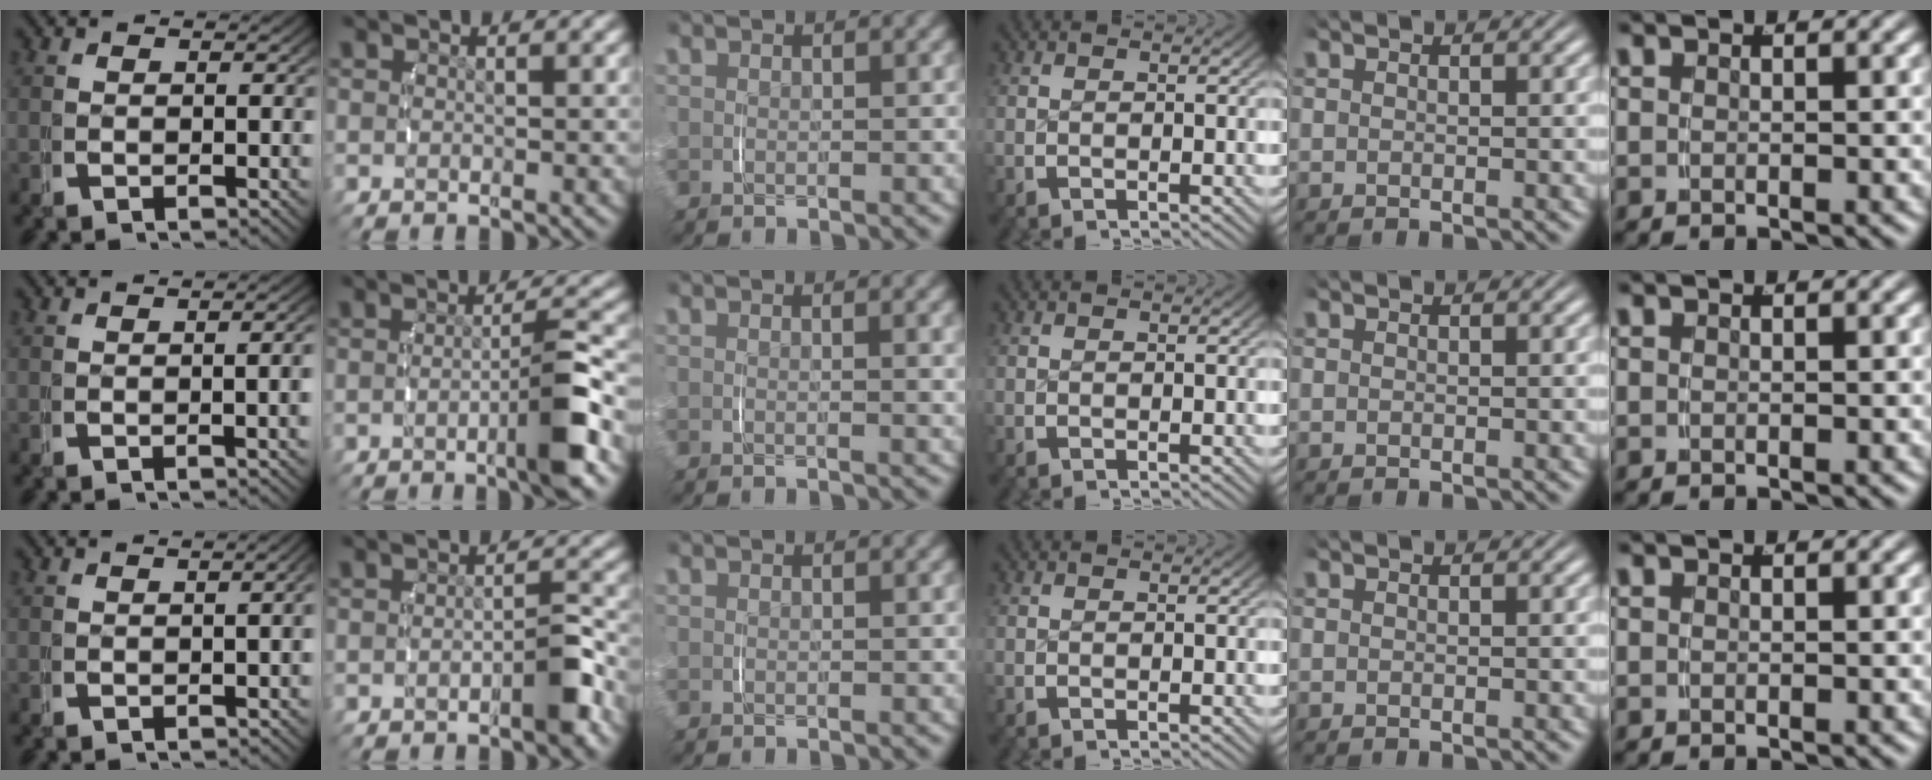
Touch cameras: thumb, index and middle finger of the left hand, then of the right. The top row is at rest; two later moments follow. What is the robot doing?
{"motion": "lift_and_place", "object": "jewelry box"}